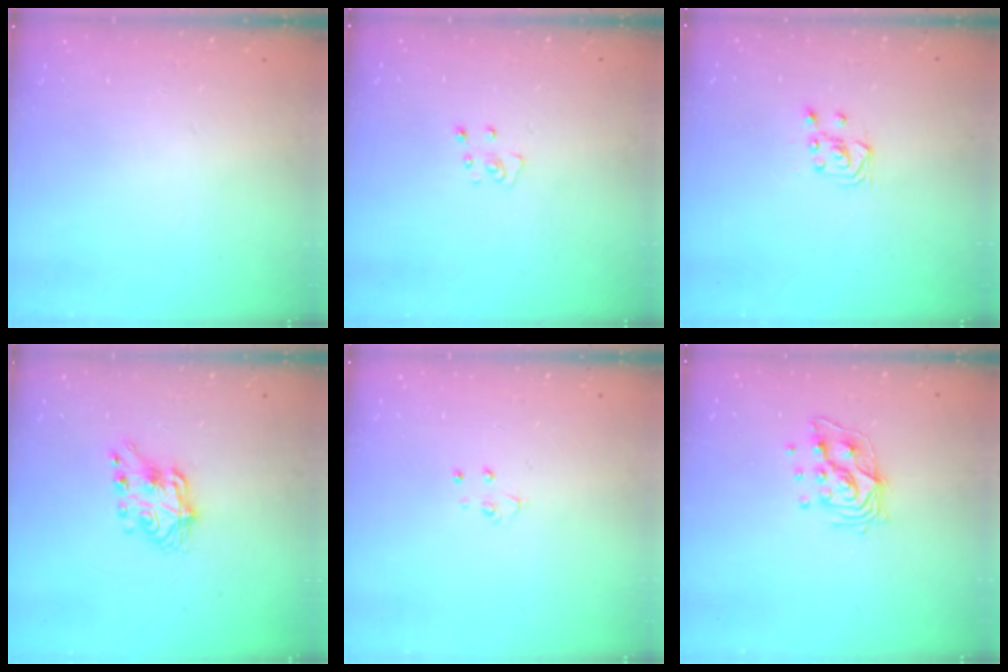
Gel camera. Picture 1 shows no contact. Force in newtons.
{"total": 2.8, "press": 2.8, "slide": 0.2}
{"total": 3.9, "press": 3.8, "slide": 0.7}
{"total": 7.0, "press": 7.0, "slide": 0.2}
{"total": 3.2, "press": 3.2, "slide": 0.3}
{"total": 10.3, "press": 10.3, "slide": 0.7}